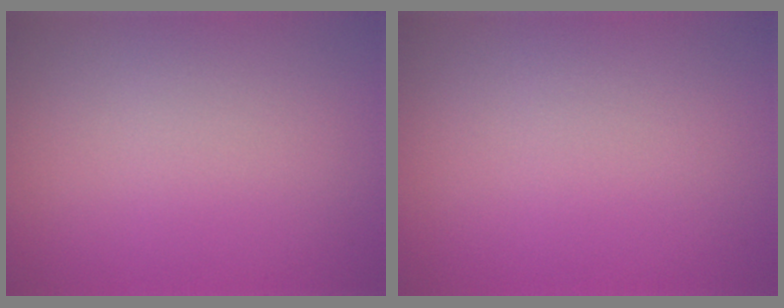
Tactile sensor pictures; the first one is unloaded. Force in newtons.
{"total": 0.0}